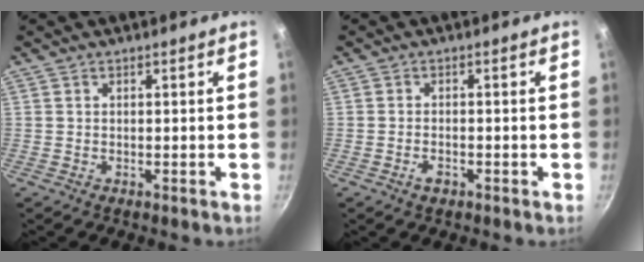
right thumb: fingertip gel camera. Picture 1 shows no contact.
{"total": 2.0, "force": [-1.1, 1.1, 1.3], "torque": [-0.024, 0.010, -0.021]}